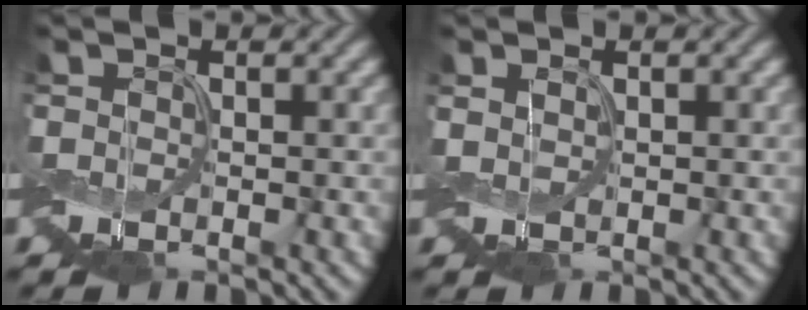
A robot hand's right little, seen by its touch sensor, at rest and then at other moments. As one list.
[{"total": 0.7, "force": [0.3, 0.5, 0.5], "torque": [-0.015, 0.001, 0.006]}]